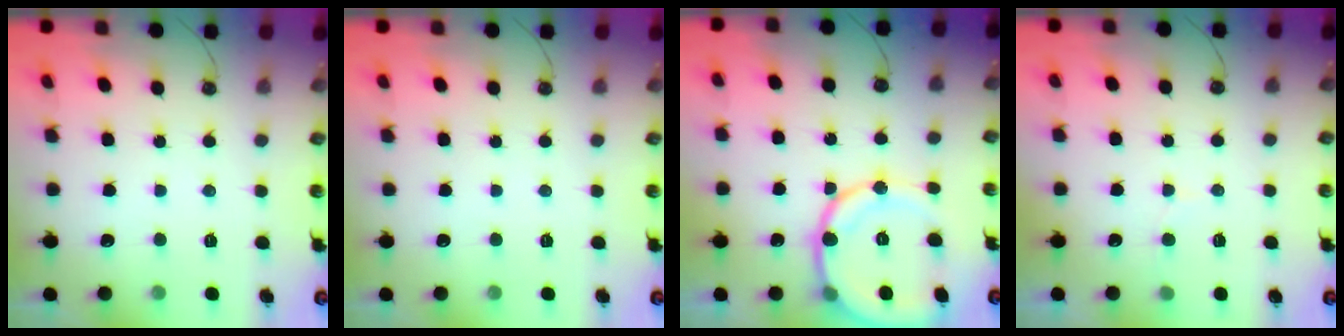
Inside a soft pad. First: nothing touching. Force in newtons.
{"total": 0.0}
{"total": 15.5, "press": 15.3, "slide": 2.9}
{"total": 4.0, "press": 4.0, "slide": 0.5}